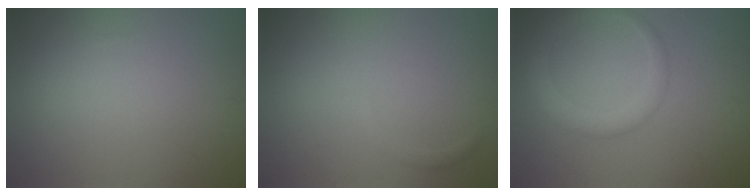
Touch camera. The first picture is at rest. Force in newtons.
{"total": 0.6, "press": 0.6, "slide": 0.0}
{"total": 3.5, "press": 3.5, "slide": 0.1}